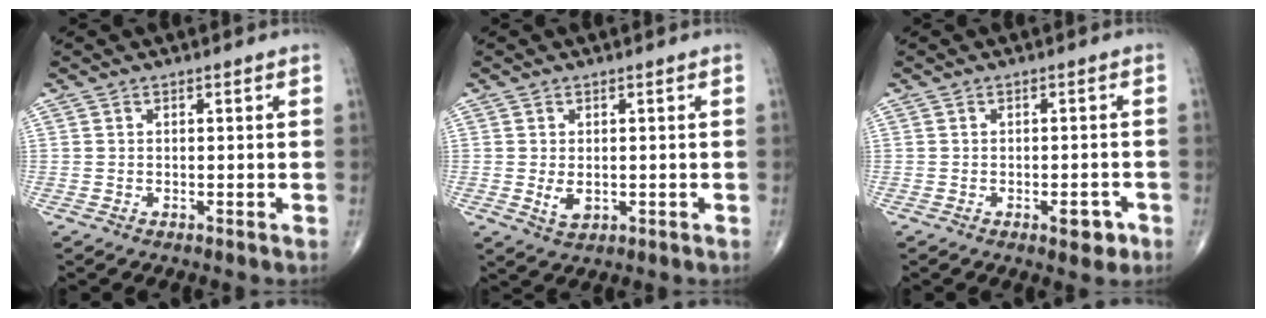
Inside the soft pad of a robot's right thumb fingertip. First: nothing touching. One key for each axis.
{"total": 3.0, "fx": -0.2, "fy": 1.9, "fz": 2.3, "tx": -0.034, "ty": -0.006, "tz": 0.003}
{"total": 3.5, "fx": -1.8, "fy": 1.6, "fz": 2.6, "tx": -0.019, "ty": 0.005, "tz": -0.020}